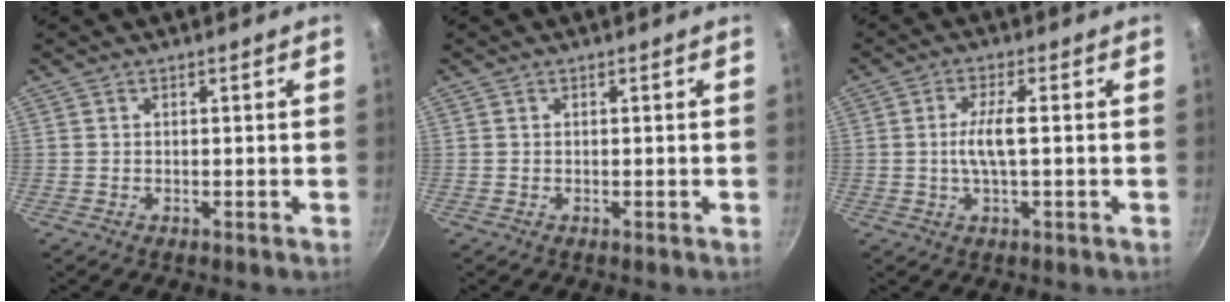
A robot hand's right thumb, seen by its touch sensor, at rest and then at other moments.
{"total": 0.0}
{"total": 5.3, "force": [-0.1, 1.2, 5.1], "torque": [-0.109, 0.010, -0.004]}